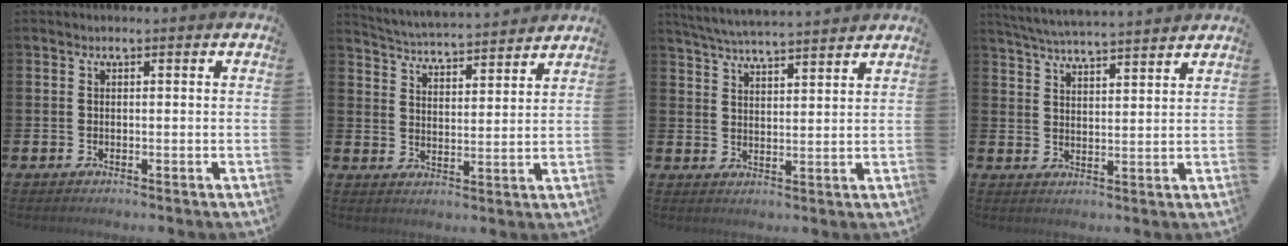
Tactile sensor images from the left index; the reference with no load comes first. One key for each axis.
{"total": 4.5, "fx": 4.5, "fy": 0.2, "fz": 0.2, "tx": -0.023, "ty": -0.040, "tz": 0.076}
{"total": 5.1, "fx": 5.1, "fy": -0.1, "fz": 0.9, "tx": -0.034, "ty": -0.029, "tz": 0.090}
{"total": 5.0, "fx": 5.0, "fy": -0.2, "fz": 0.7, "tx": -0.030, "ty": -0.031, "tz": 0.088}